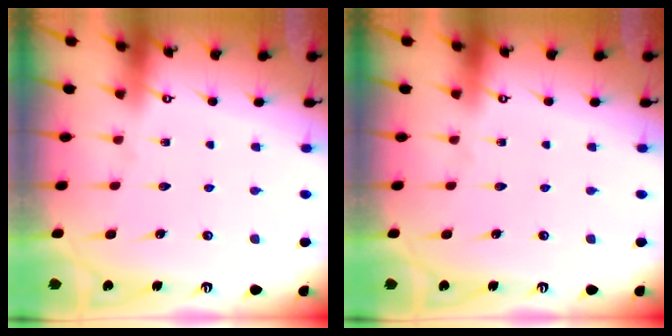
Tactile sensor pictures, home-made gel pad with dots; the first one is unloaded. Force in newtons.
{"total": 0.0}